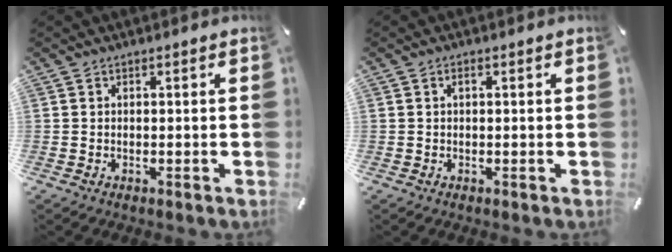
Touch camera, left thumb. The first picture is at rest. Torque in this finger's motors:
{"motor_torque": [0.23, 0.23, 0.00, -0.07, 0.00]}